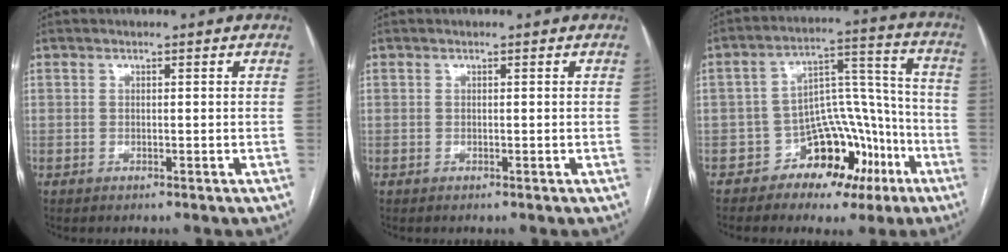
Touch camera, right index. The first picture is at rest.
{"total": 0.0}
{"total": 11.1, "force": [-6.0, 7.6, 5.5], "torque": [-0.062, 0.054, -0.085]}